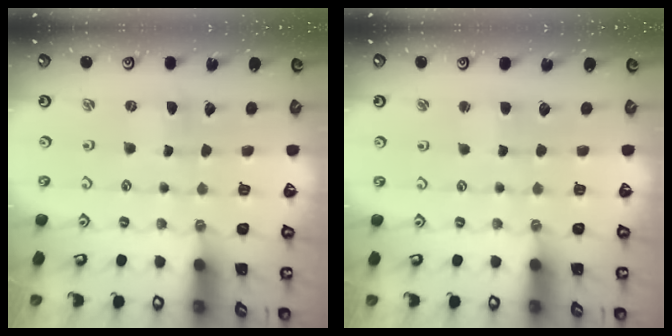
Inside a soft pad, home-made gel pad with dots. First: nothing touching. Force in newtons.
{"total": 1.9, "press": 1.9, "slide": 0.3}